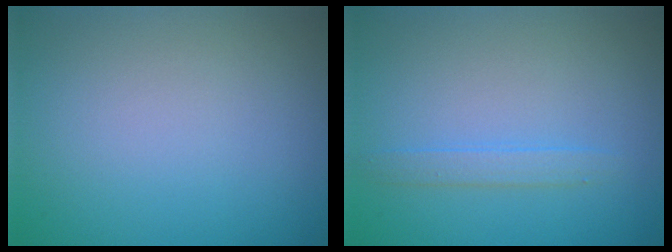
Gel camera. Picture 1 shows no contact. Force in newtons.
{"total": 1.4, "press": 1.4, "slide": 0.0}